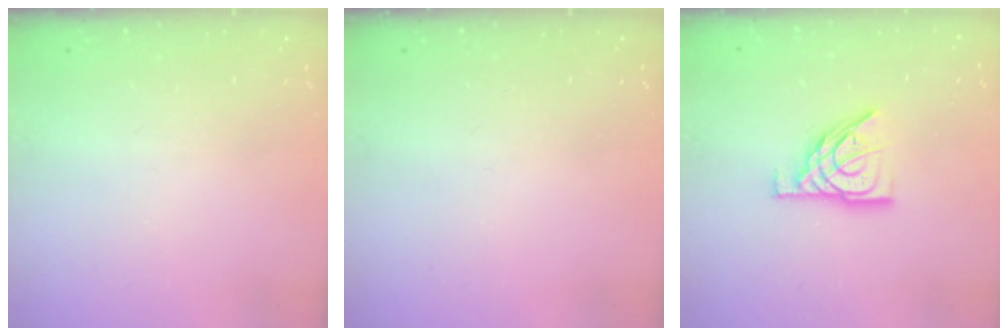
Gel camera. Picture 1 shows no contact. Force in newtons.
{"total": 0.0}
{"total": 10.7, "press": 10.6, "slide": 1.2}